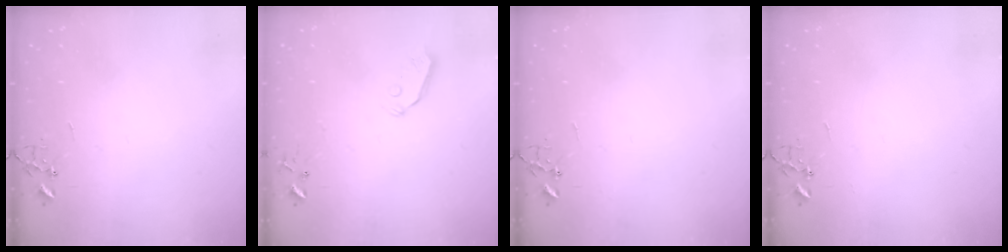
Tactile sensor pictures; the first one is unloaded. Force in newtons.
{"total": 4.4, "press": 4.3, "slide": 0.5}
{"total": 0.0}
{"total": 0.0}